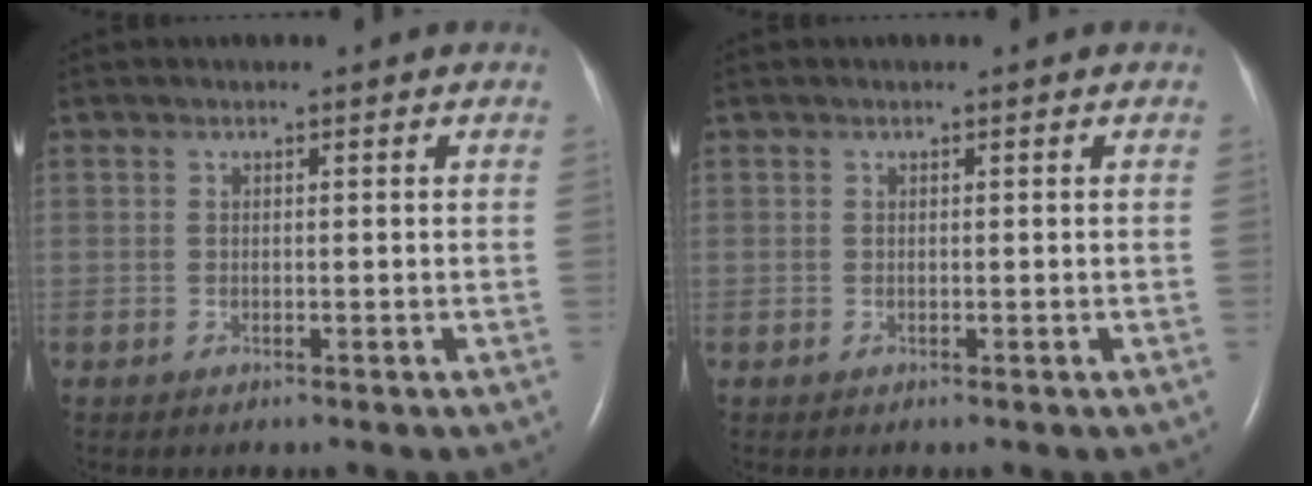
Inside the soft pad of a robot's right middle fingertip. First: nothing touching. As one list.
[{"total": 0.0}]